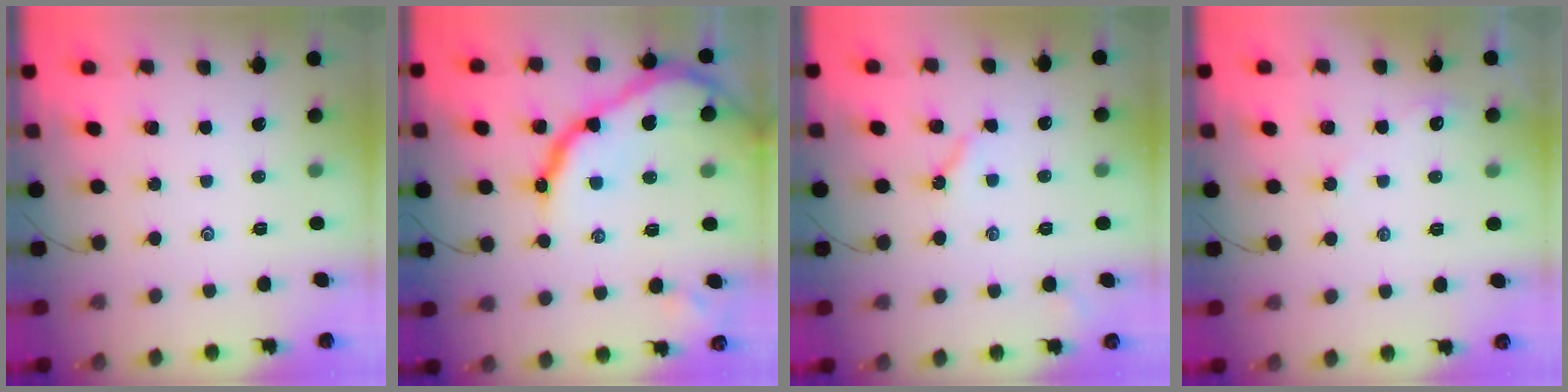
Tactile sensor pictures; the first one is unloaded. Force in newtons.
{"total": 20.7, "press": 20.6, "slide": 1.7}
{"total": 3.9, "press": 3.9, "slide": 0.6}
{"total": 2.3, "press": 2.3, "slide": 0.2}